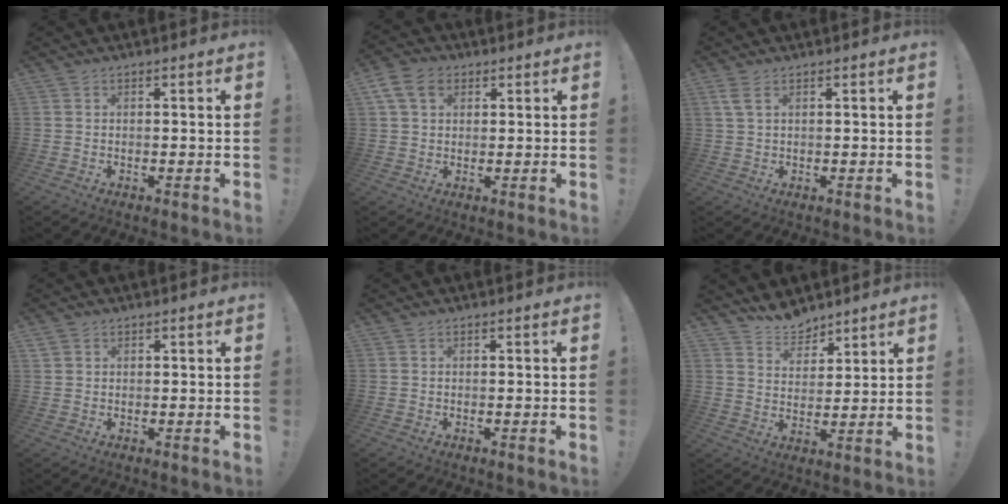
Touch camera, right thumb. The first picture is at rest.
{"total": 8.4, "force": [3.4, 5.9, 4.9], "torque": [-0.085, -0.001, 0.066]}
{"total": 3.2, "force": [1.5, 1.0, 2.7], "torque": [-0.058, 0.001, 0.029]}
{"total": 1.5, "force": [1.0, 1.1, 0.5], "torque": [-0.005, -0.001, 0.018]}
{"total": 0.0}
{"total": 8.0, "force": [7.1, 3.4, 1.1], "torque": [-0.014, -0.060, 0.137]}